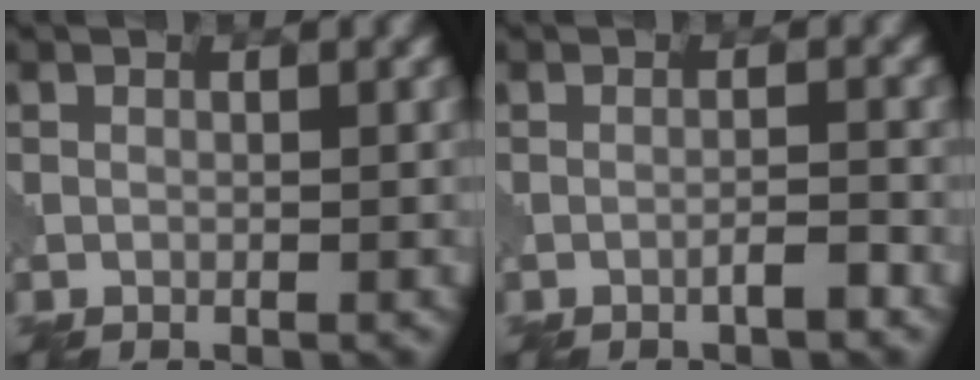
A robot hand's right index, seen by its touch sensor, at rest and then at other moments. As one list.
[{"total": 1.5, "force": [-0.9, 0.1, 1.2], "torque": [-0.016, 0.006, -0.019]}]